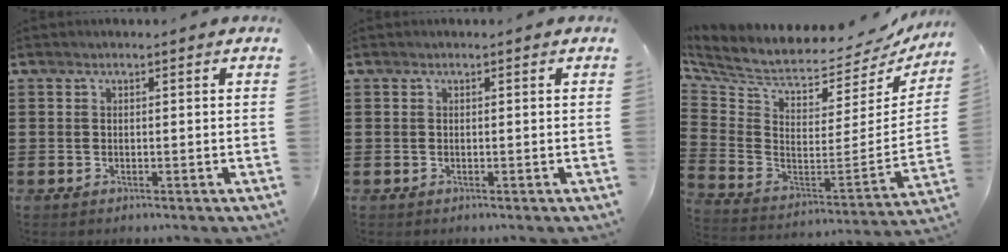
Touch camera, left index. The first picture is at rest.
{"total": 0.0}
{"total": 4.7, "force": [4.1, 1.4, 1.7], "torque": [-0.061, -0.055, 0.064]}